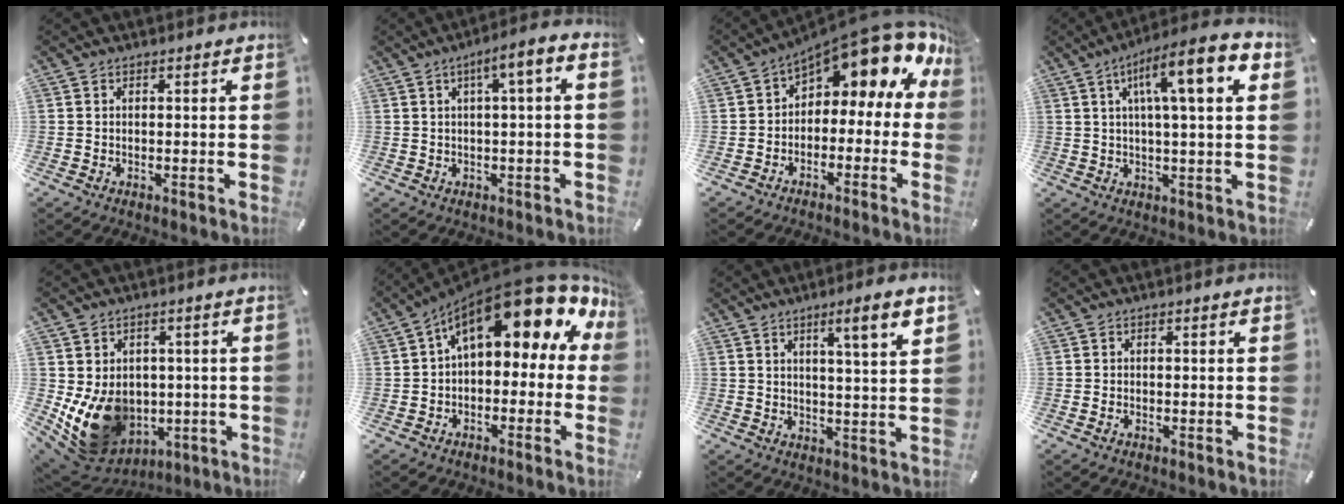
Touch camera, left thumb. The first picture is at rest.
{"total": 6.0, "force": [1.1, 0.9, 5.8], "torque": [-0.093, -0.004, 0.013]}
{"total": 11.7, "force": [7.8, 5.0, 7.2], "torque": [-0.101, -0.076, 0.126]}
{"total": 13.7, "force": [4.8, 2.4, 12.6], "torque": [-0.204, -0.015, 0.073]}
{"total": 13.3, "force": [-1.5, 11.2, 6.9], "torque": [-0.137, -0.014, -0.016]}
{"total": 17.1, "force": [8.7, 7.5, 12.7], "torque": [-0.197, -0.068, 0.143]}
{"total": 7.5, "force": [3.9, 0.2, 6.3], "torque": [-0.099, -0.018, 0.057]}
{"total": 1.1, "force": [-0.6, 0.5, 0.8], "torque": [-0.015, 0.000, -0.011]}